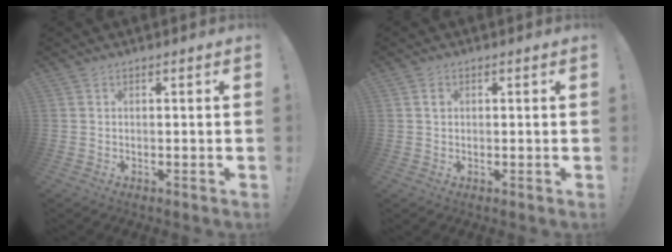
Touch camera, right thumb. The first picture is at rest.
{"total": 1.2, "force": [0.4, 0.9, 0.6], "torque": [0.005, -0.002, 0.003]}